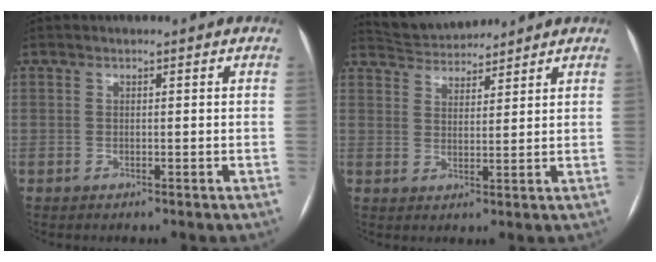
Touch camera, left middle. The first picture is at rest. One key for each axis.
{"total": 6.5, "fx": 6.4, "fy": 1.1, "fz": 0.7, "tx": -0.019, "ty": 0.023, "tz": 0.109}